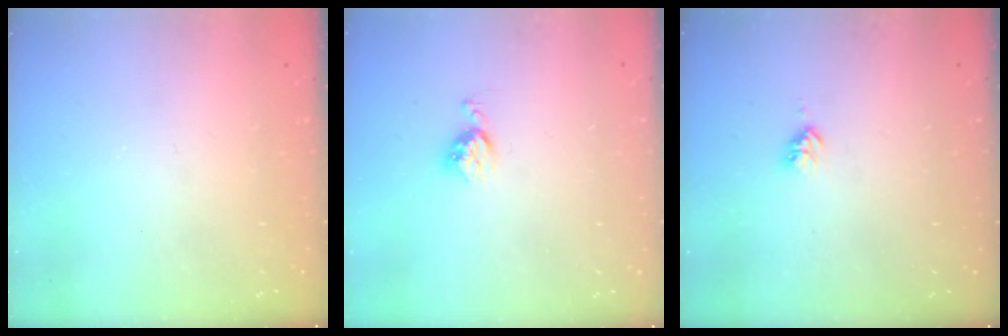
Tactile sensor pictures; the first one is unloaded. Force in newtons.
{"total": 4.2, "press": 4.2, "slide": 0.5}
{"total": 2.8, "press": 2.8, "slide": 0.2}